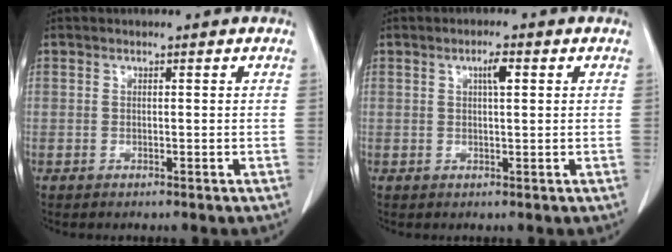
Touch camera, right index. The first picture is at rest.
{"total": 2.4, "force": [0.9, 0.4, 2.2], "torque": [-0.039, 0.003, 0.014]}